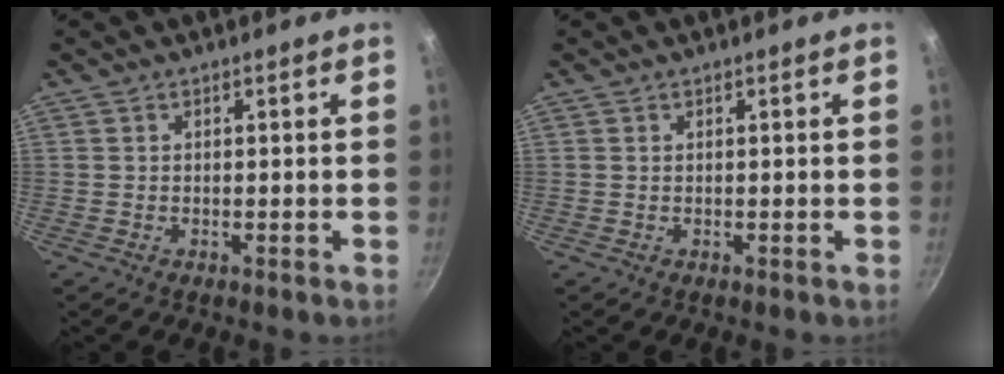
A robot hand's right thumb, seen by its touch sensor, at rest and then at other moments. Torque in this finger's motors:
{"motor_torque": [0.18, 0.08, 0.07, -0.44, 0.00]}